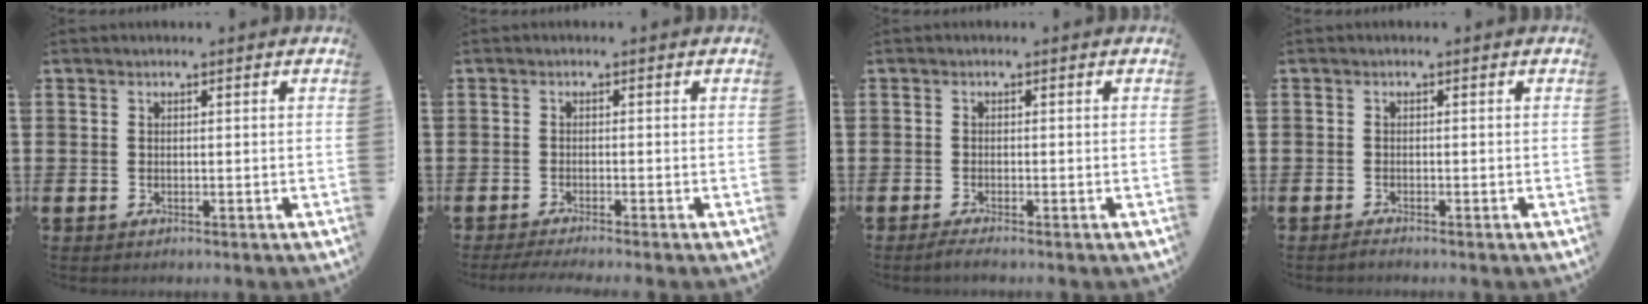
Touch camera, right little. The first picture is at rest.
{"total": 1.3, "force": [-0.9, 0.0, 0.8], "torque": [-0.012, 0.000, -0.018]}
{"total": 1.0, "force": [-0.6, 0.0, 0.7], "torque": [-0.012, -0.003, -0.012]}
{"total": 0.6, "force": [-0.5, 0.0, 0.3], "torque": [-0.006, -0.003, -0.010]}